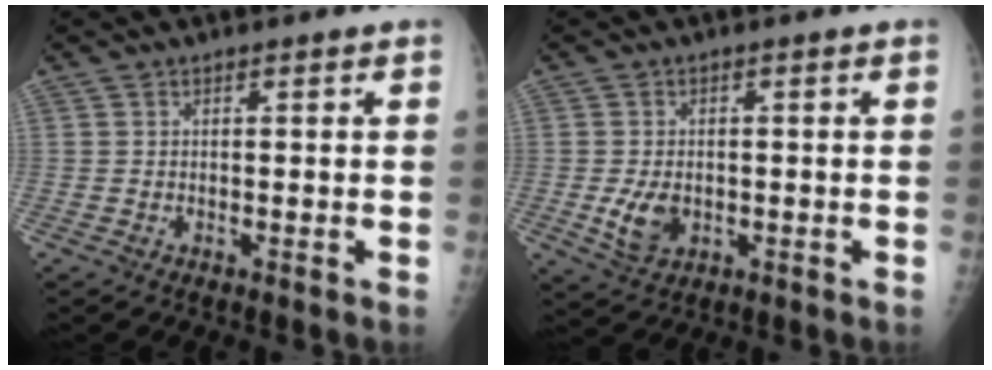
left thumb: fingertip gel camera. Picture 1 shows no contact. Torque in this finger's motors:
{"motor_torque": [-0.32, 0.43, 0.59, 0.05, 0.07]}